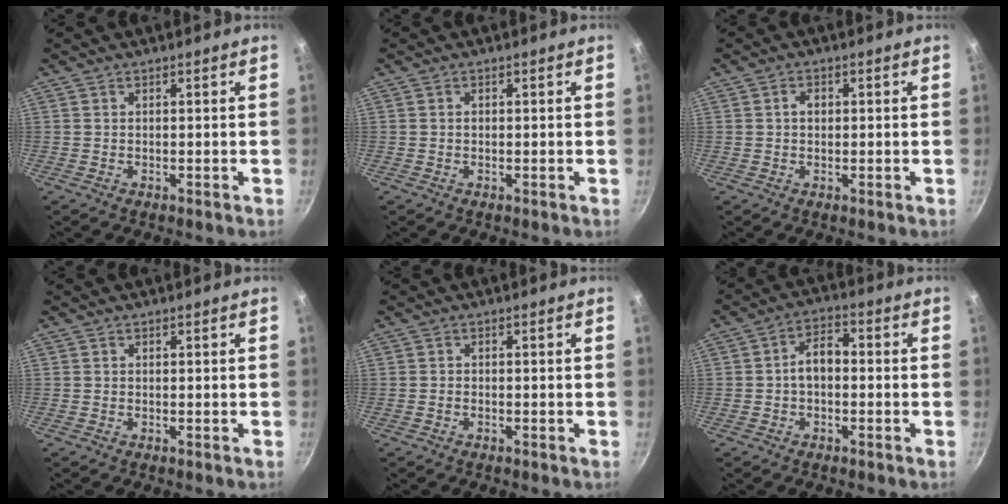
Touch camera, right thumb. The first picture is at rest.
{"total": 0.6, "force": [0.0, 0.5, 0.4], "torque": [-0.005, 0.003, 0.002]}
{"total": 2.0, "force": [0.2, 1.5, 1.3], "torque": [-0.012, 0.003, 0.002]}
{"total": 0.0}
{"total": 0.6, "force": [-0.4, 0.4, 0.3], "torque": [-0.007, 0.004, -0.009]}
{"total": 5.6, "force": [-0.7, 3.6, 4.3], "torque": [-0.053, 0.027, -0.018]}